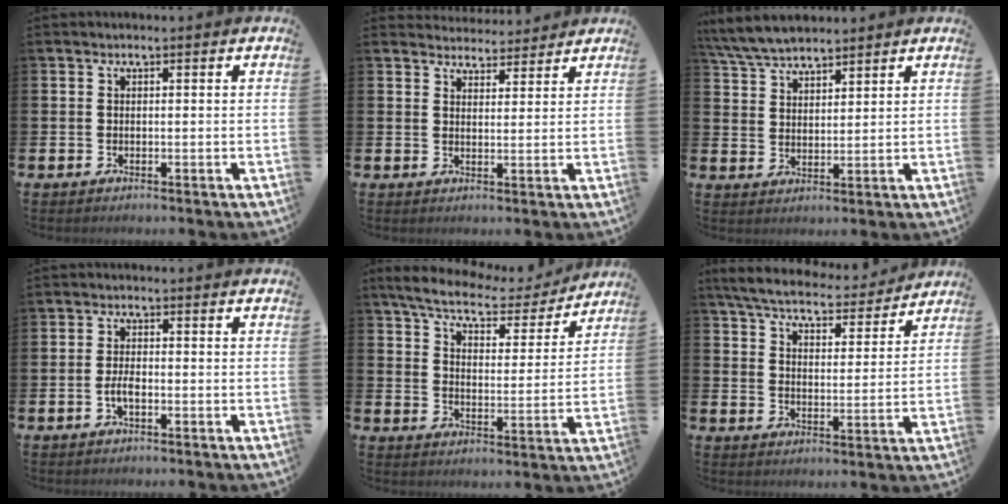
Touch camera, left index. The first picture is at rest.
{"total": 3.7, "force": [3.6, 0.8, -0.3], "torque": [-0.003, -0.019, 0.065]}
{"total": 6.0, "force": [5.8, 1.1, 1.3], "torque": [-0.049, -0.018, 0.109]}
{"total": 2.3, "force": [-0.7, 1.0, 1.9], "torque": [-0.036, 0.003, -0.015]}
{"total": 6.5, "force": [5.9, 1.5, 2.3], "torque": [-0.068, -0.039, 0.095]}
{"total": 6.3, "force": [6.0, 1.0, 1.6], "torque": [-0.060, -0.036, 0.103]}